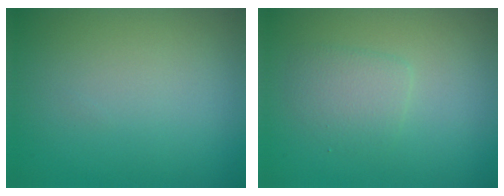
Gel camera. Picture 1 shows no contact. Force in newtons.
{"total": 1.9, "press": 1.9, "slide": 0.1}